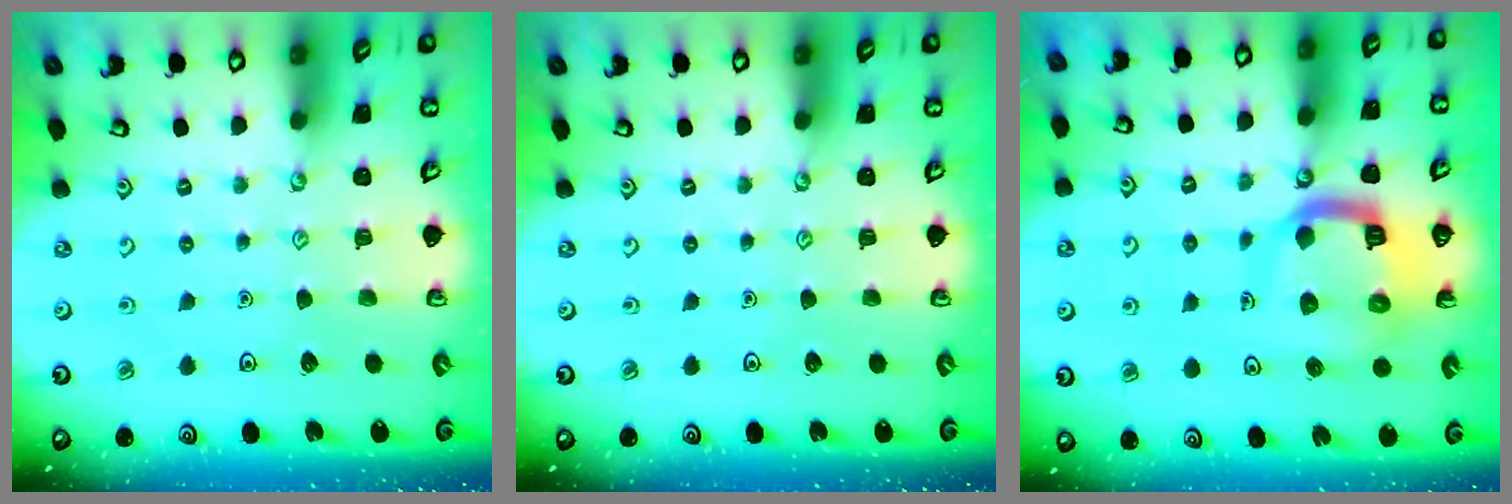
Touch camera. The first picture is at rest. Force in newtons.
{"total": 0.0}
{"total": 12.4, "press": 12.3, "slide": 1.6}